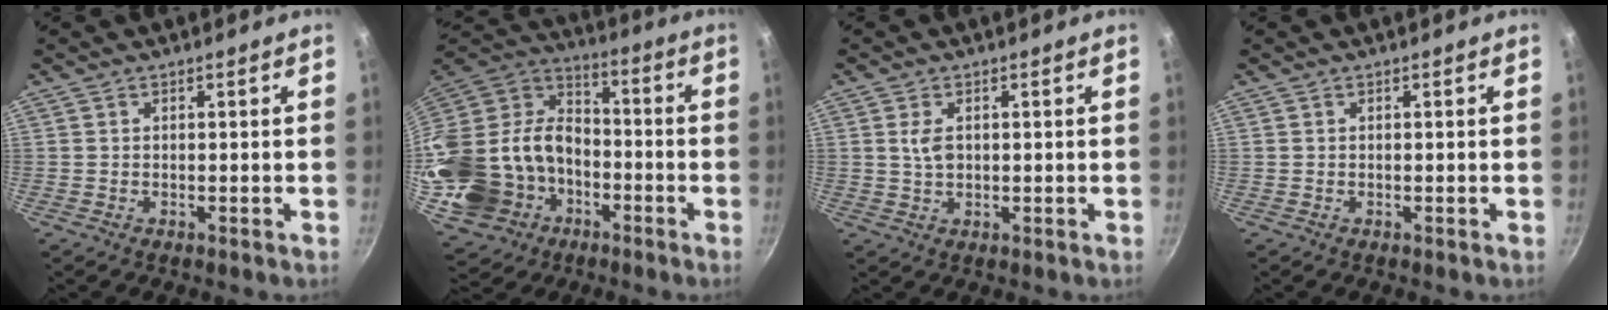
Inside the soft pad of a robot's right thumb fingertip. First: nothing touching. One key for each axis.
{"total": 28.9, "fx": -8.9, "fy": 22.2, "fz": 16.1, "tx": -0.321, "ty": 0.058, "tz": -0.146}
{"total": 3.2, "fx": 0.6, "fy": 2.0, "fz": 2.4, "tx": -0.038, "ty": -0.001, "tz": 0.013}
{"total": 0.0}